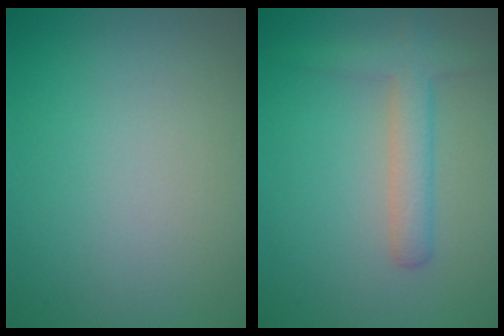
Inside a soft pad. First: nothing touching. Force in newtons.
{"total": 3.0, "press": 3.0, "slide": 0.2}